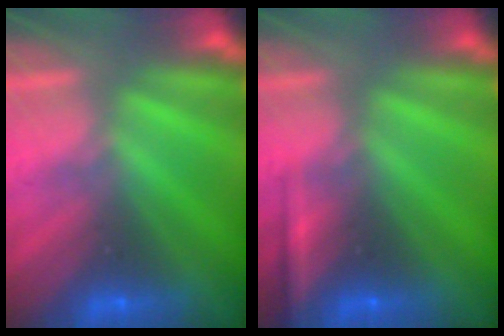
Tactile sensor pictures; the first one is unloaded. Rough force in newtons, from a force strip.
{"total": 2.3}